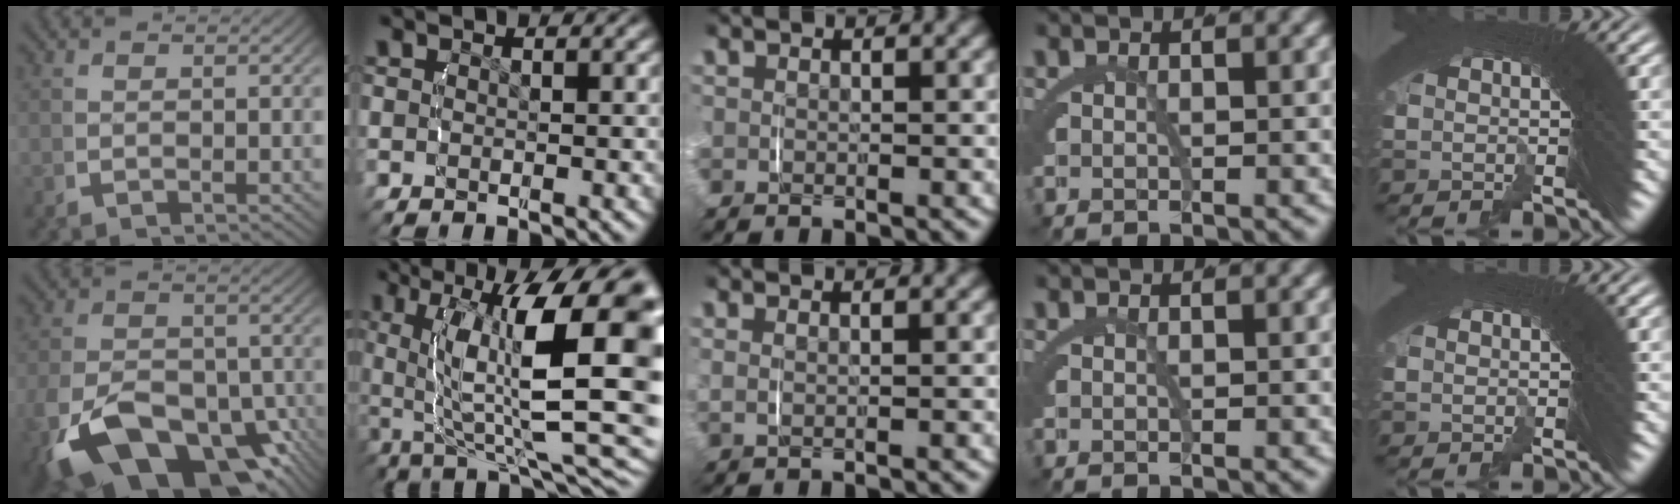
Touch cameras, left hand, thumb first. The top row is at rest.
{"thumb": {"total": 14.2, "force": [-6.4, 8.3, 9.5], "torque": [-0.179, -0.060, -0.083]}, "index": {"total": 13.9, "force": [-1.5, 5.8, 12.6], "torque": [-0.169, -0.021, -0.006]}, "middle": {"total": 1.2, "force": [0.6, 0.2, 1.0], "torque": [-0.024, 0.000, 0.013]}}